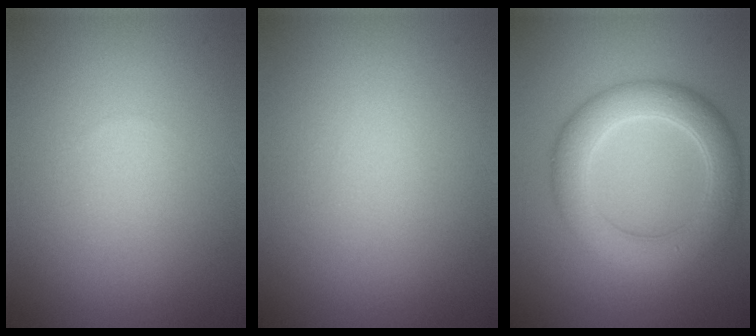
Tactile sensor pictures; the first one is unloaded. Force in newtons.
{"total": 0.0}
{"total": 5.6, "press": 5.6, "slide": 0.4}